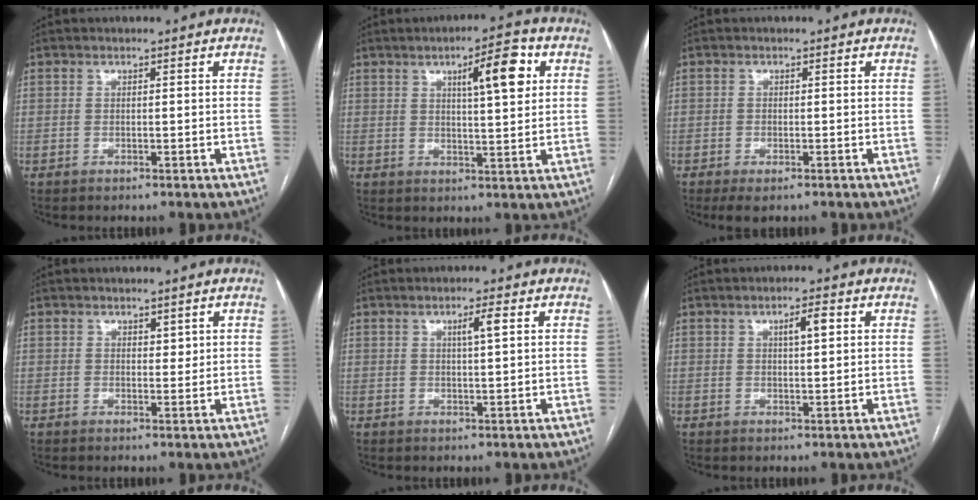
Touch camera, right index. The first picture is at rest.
{"total": 8.4, "force": [3.2, 1.6, 7.6], "torque": [-0.116, 0.009, 0.048]}
{"total": 2.9, "force": [-1.8, 1.0, 2.0], "torque": [-0.034, -0.005, -0.022]}
{"total": 1.4, "force": [0.8, 0.8, 0.9], "torque": [-0.010, -0.003, 0.012]}
{"total": 2.7, "force": [0.9, 0.0, 2.5], "torque": [-0.044, 0.001, 0.015]}
{"total": 3.2, "force": [1.1, 0.6, 2.9], "torque": [-0.047, 0.003, 0.017]}